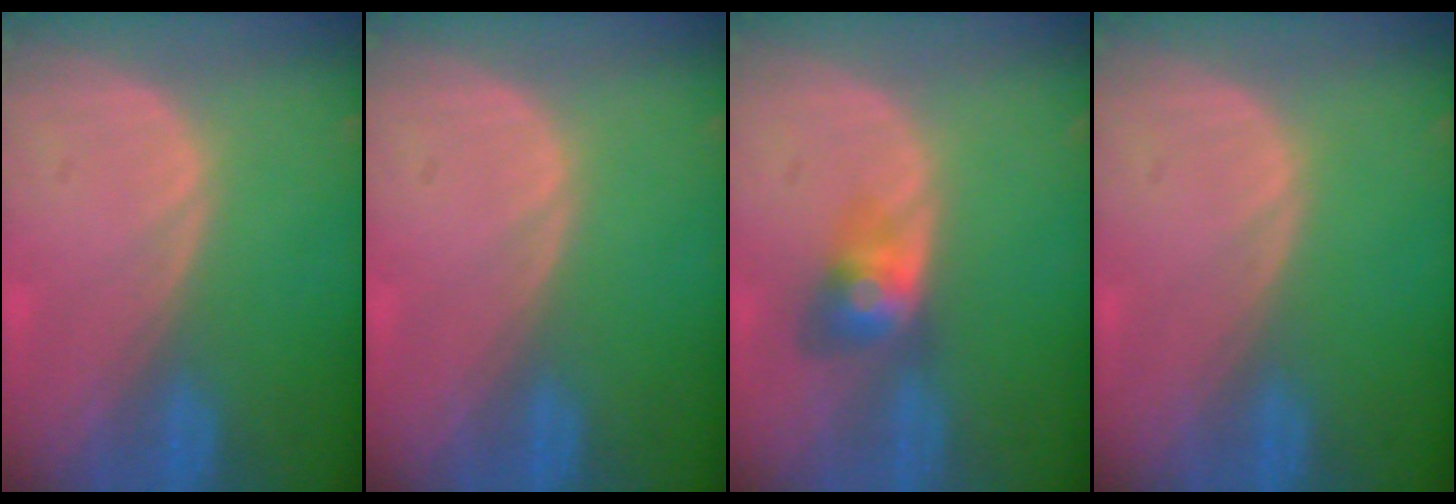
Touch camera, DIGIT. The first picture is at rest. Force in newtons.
{"total": 0.0}
{"total": 3.9, "press": 3.9, "slide": 0.3}
{"total": 0.0}